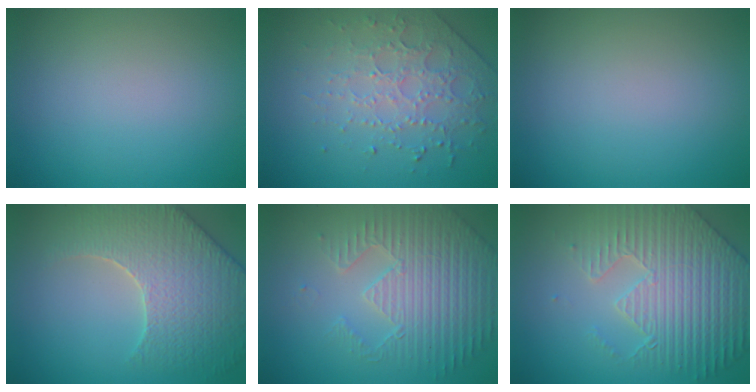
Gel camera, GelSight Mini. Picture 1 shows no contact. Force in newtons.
{"total": 4.3, "press": 3.1, "slide": 3.0}
{"total": 0.0}
{"total": 6.5, "press": 5.6, "slide": 3.3}
{"total": 4.9, "press": 4.5, "slide": 1.9}
{"total": 6.3, "press": 5.5, "slide": 3.2}